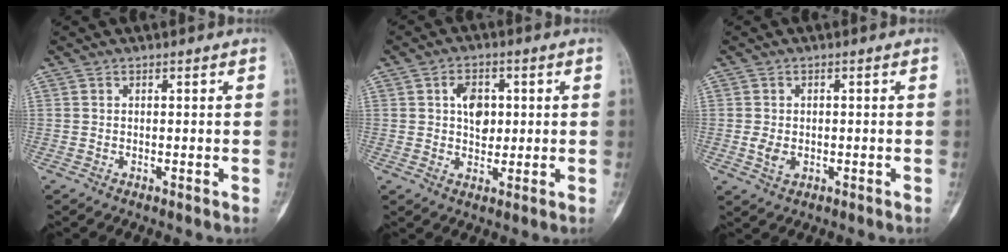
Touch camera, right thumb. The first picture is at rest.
{"total": 5.8, "force": [1.2, 4.0, 4.0], "torque": [-0.041, -0.003, 0.017]}
{"total": 2.9, "force": [-0.5, 2.0, 2.0], "torque": [-0.039, -0.002, -0.006]}